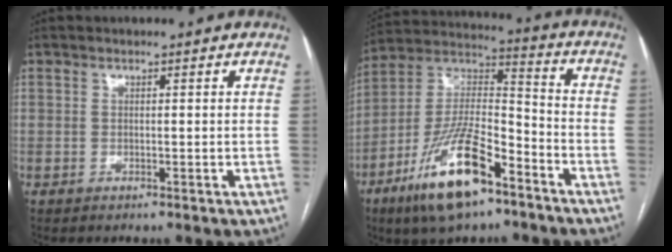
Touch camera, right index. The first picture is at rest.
{"total": 17.7, "force": [-10.3, 5.3, 13.4], "torque": [-0.269, -0.004, -0.183]}